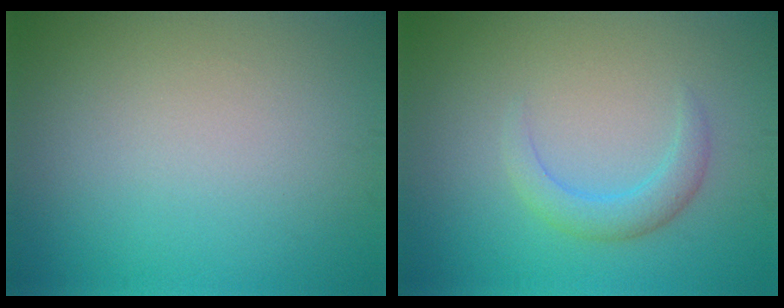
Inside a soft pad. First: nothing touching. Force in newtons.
{"total": 2.3, "press": 2.3, "slide": 0.1}